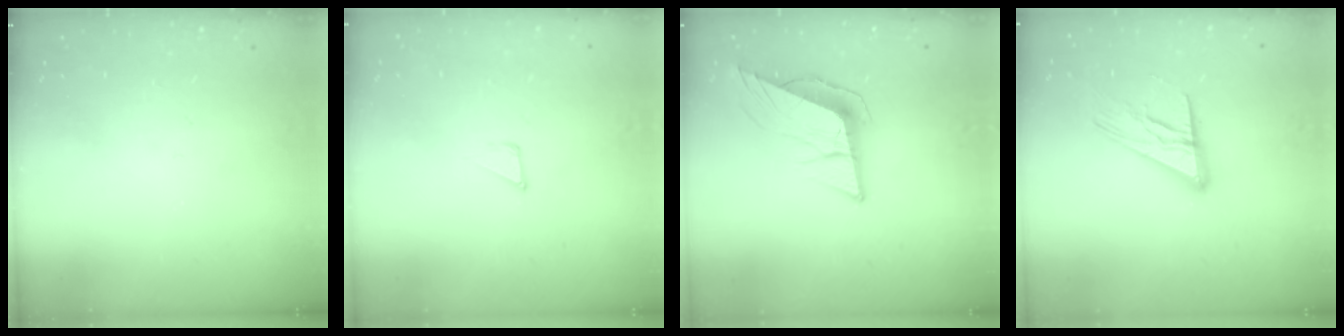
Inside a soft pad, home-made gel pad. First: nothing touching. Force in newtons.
{"total": 2.9, "press": 2.9, "slide": 0.3}
{"total": 11.2, "press": 10.6, "slide": 3.7}
{"total": 13.9, "press": 13.8, "slide": 1.3}